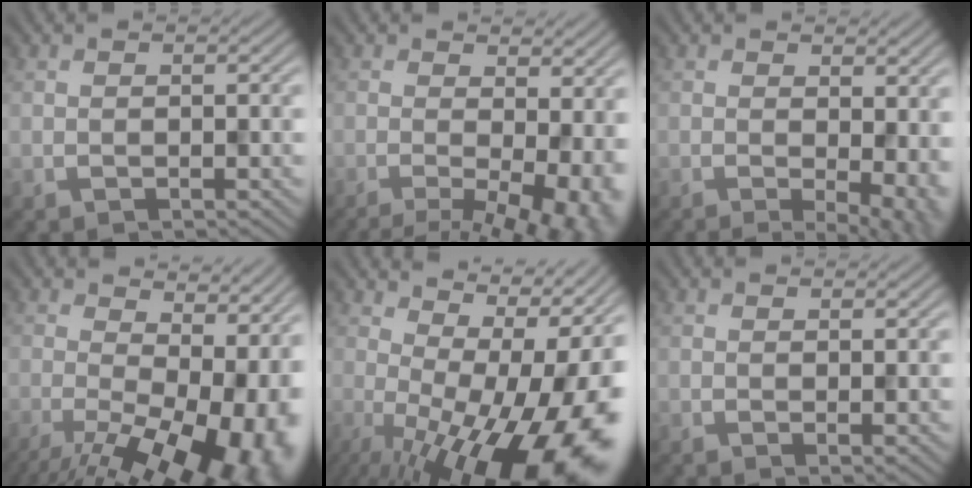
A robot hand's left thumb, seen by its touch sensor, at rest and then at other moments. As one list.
[{"total": 9.4, "force": [-1.9, 3.4, 8.6], "torque": [-0.095, -0.006, -0.008]}, {"total": 5.0, "force": [-0.1, 1.6, 4.7], "torque": [-0.052, -0.006, 0.007]}, {"total": 15.8, "force": [-3.7, 7.5, 13.4], "torque": [-0.171, -0.033, -0.019]}, {"total": 18.8, "force": [-2.4, 8.7, 16.4], "torque": [-0.177, 0.012, -0.021]}, {"total": 1.8, "force": [0.5, 0.5, 1.7], "torque": [-0.025, 0.001, 0.016]}]